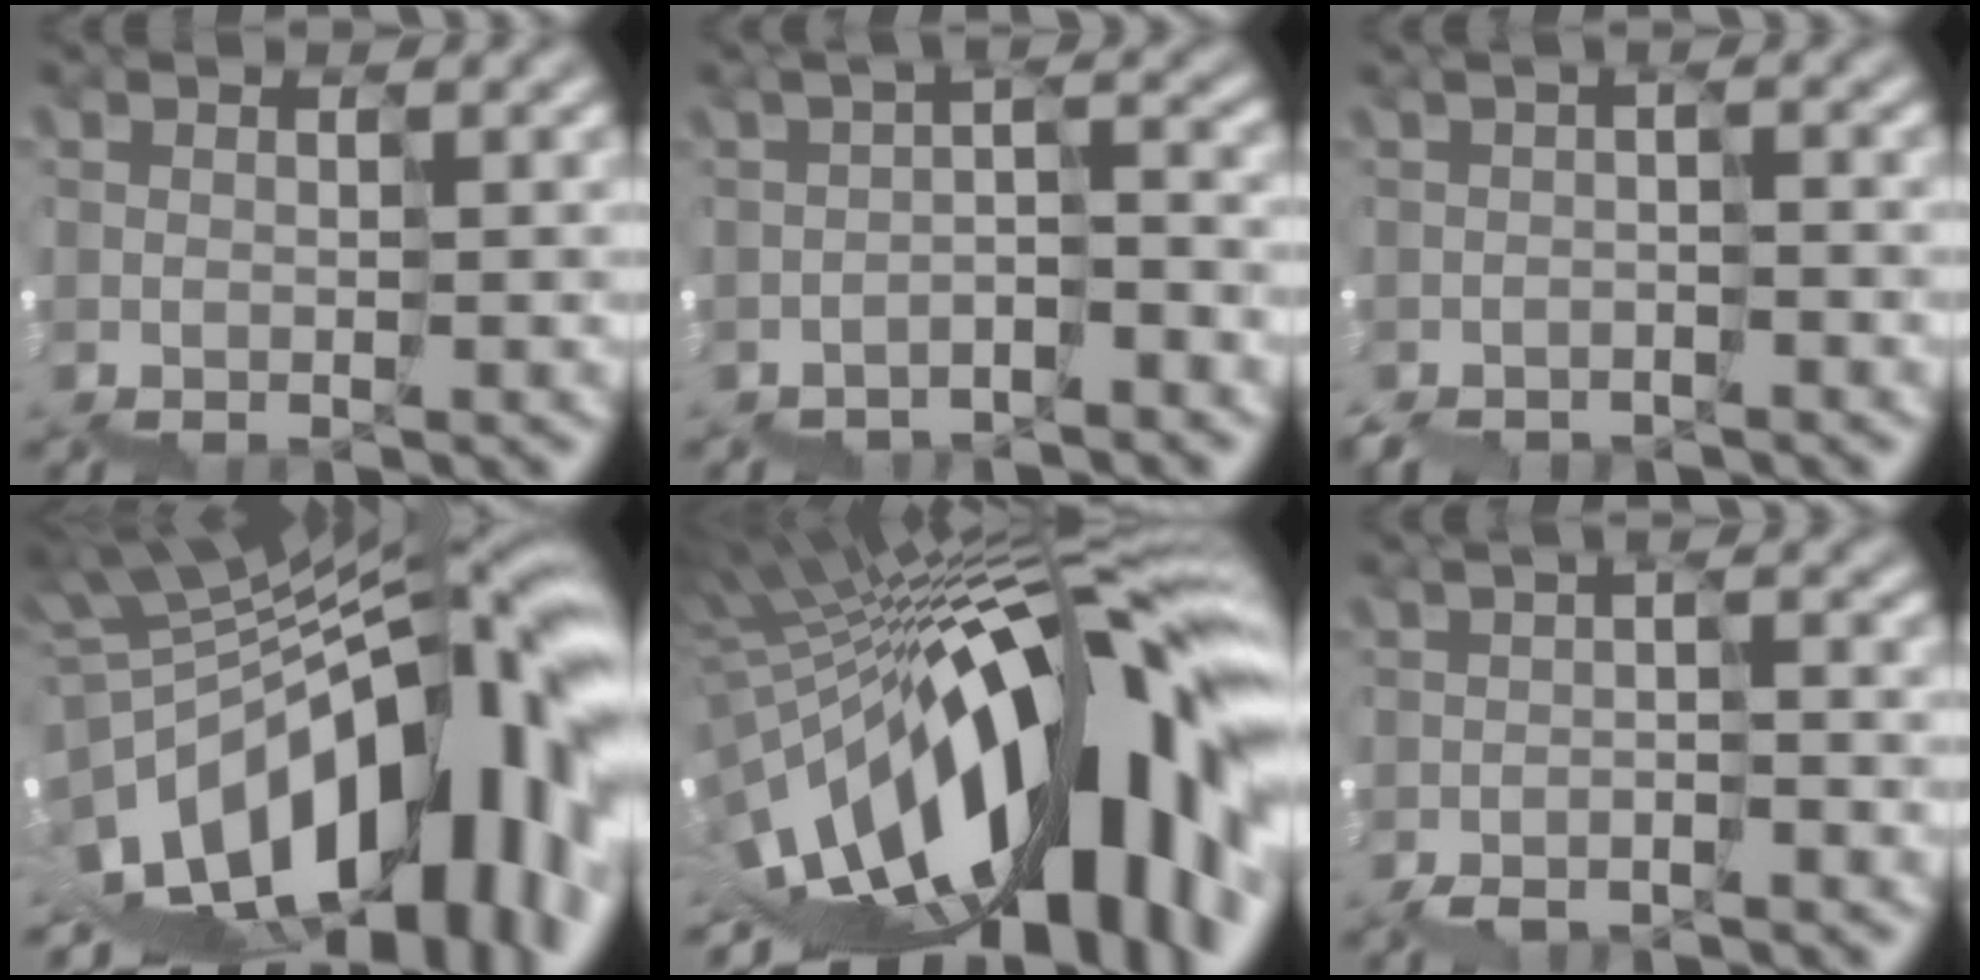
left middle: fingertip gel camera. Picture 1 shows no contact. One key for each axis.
{"total": 3.0, "fx": -2.6, "fy": 0.4, "fz": 1.3, "tx": -0.028, "ty": 0.009, "tz": -0.041}
{"total": 2.4, "fx": -2.4, "fy": 0.2, "fz": 0.3, "tx": -0.007, "ty": -0.006, "tz": -0.030}
{"total": 15.0, "fx": -3.5, "fy": 7.4, "fz": 12.5, "tx": -0.216, "ty": 0.026, "tz": -0.076}
{"total": 15.7, "fx": -3.7, "fy": 5.8, "fz": 14.1, "tx": -0.220, "ty": 0.028, "tz": -0.086}
{"total": 1.6, "fx": -1.6, "fy": -0.1, "fz": 0.3, "tx": -0.017, "ty": 0.001, "tz": -0.028}